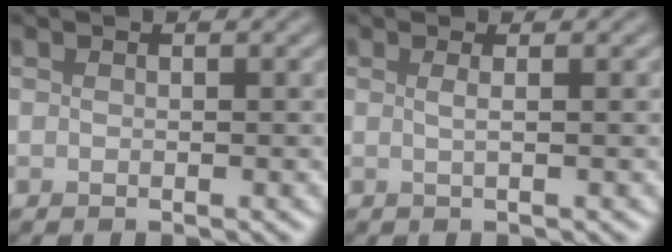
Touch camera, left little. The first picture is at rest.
{"total": 1.2, "force": [0.3, 0.5, 1.1], "torque": [-0.014, 0.000, -0.004]}